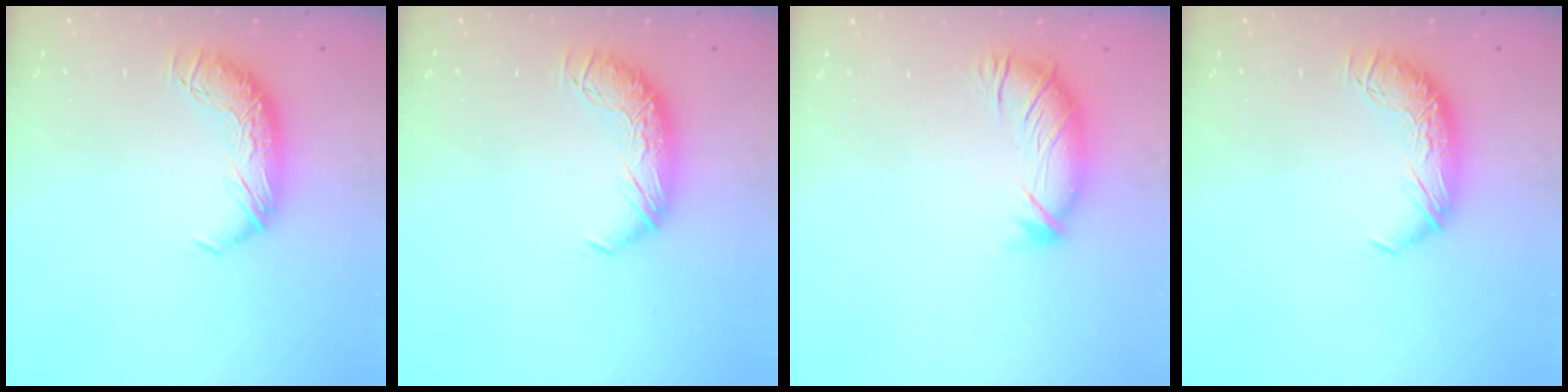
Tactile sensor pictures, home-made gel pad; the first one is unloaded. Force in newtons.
{"total": 0.0}
{"total": 2.9, "press": 2.0, "slide": 2.2}
{"total": 0.0}